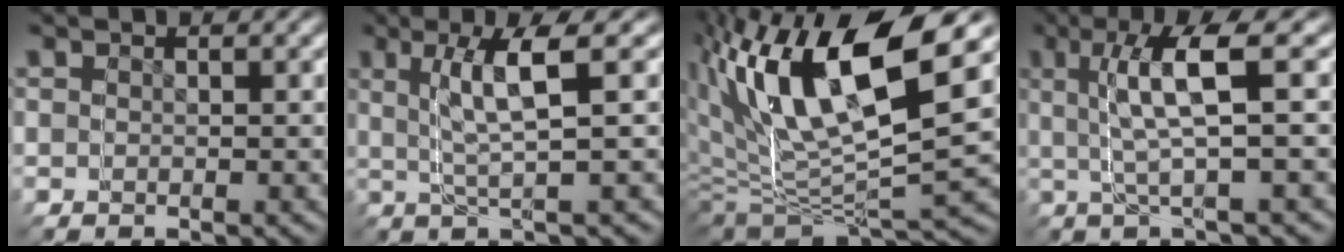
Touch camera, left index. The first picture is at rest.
{"total": 3.4, "force": [1.5, -1.5, 2.6], "torque": [-0.062, 0.031, 0.024]}
{"total": 7.6, "force": [2.0, 5.3, 5.1], "torque": [-0.139, 0.004, 0.029]}
{"total": 3.3, "force": [2.0, -1.8, 1.9], "torque": [-0.051, 0.037, 0.024]}